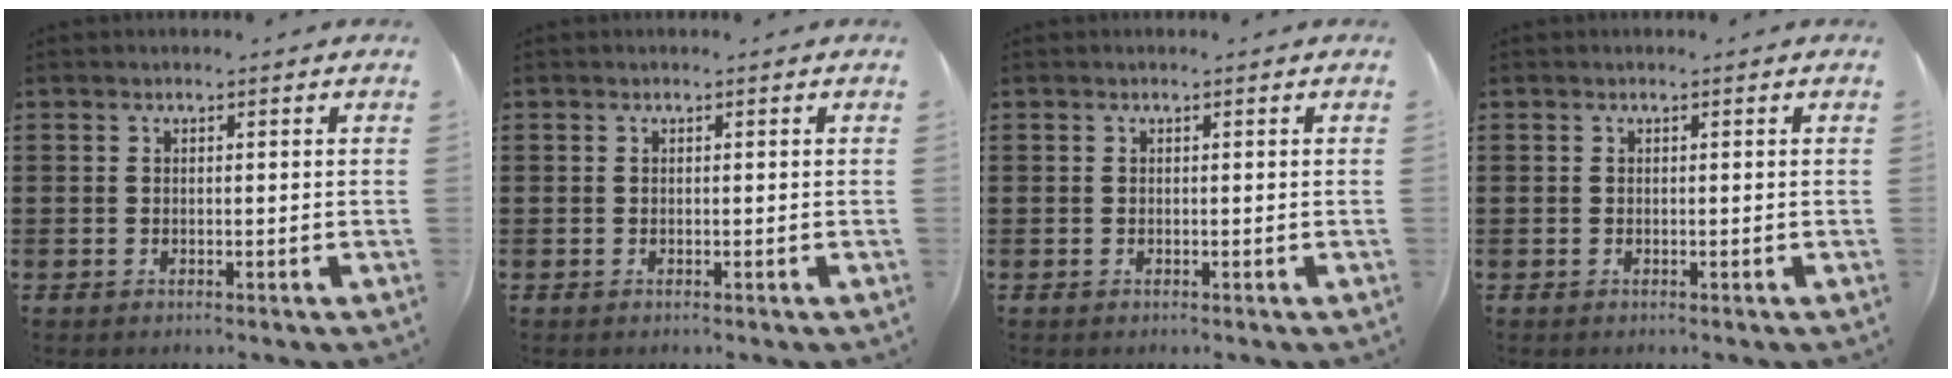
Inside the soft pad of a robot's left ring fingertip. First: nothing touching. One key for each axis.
{"total": 0.0}
{"total": 0.0}
{"total": 0.0}